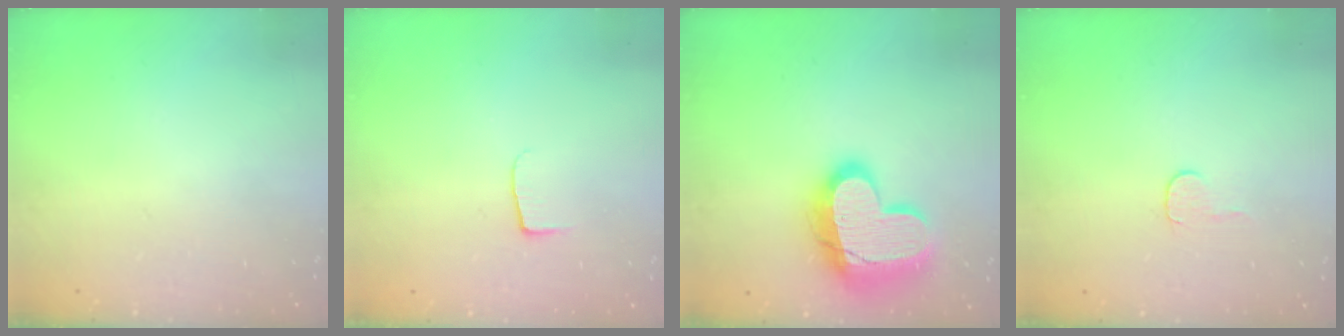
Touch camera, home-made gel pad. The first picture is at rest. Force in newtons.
{"total": 5.0, "press": 4.9, "slide": 0.6}
{"total": 19.3, "press": 19.2, "slide": 1.6}
{"total": 4.0, "press": 4.0, "slide": 0.4}